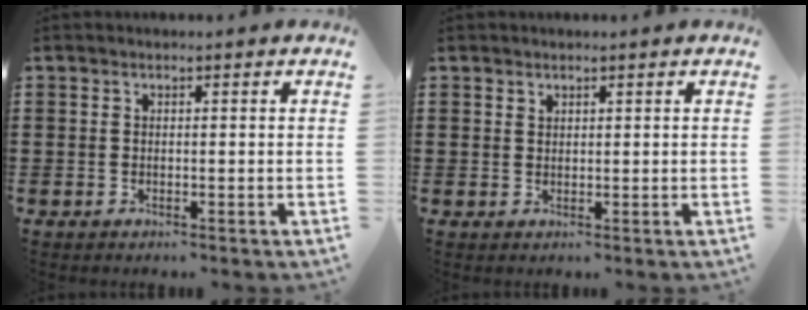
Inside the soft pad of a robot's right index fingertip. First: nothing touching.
{"total": 1.0, "force": [0.8, 0.5, 0.1], "torque": [-0.004, 0.001, 0.017]}